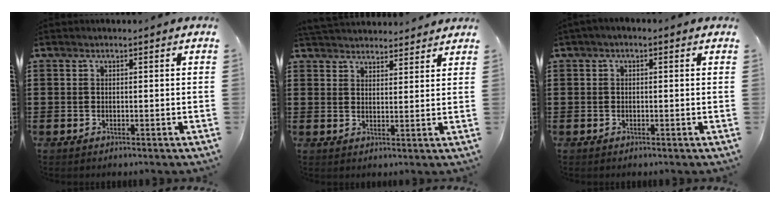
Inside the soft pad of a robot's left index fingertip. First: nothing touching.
{"total": 3.8, "force": [3.7, 0.6, 0.3], "torque": [-0.017, -0.008, 0.071]}
{"total": 0.8, "force": [-0.3, 0.3, 0.7], "torque": [-0.012, 0.000, -0.007]}